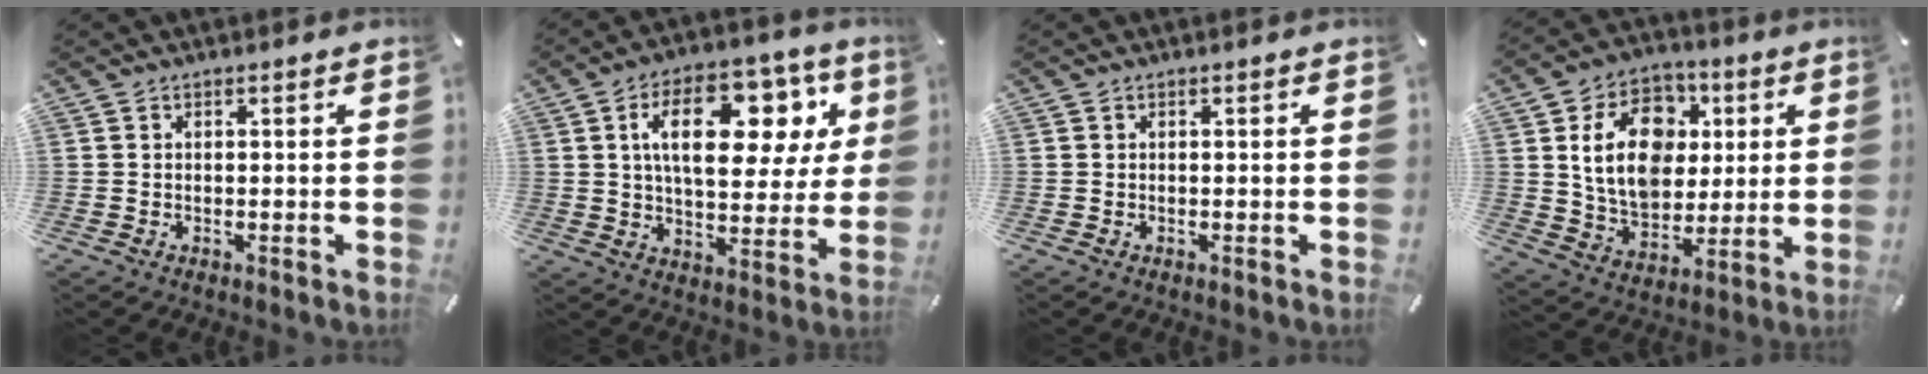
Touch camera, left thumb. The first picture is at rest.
{"total": 19.6, "force": [7.1, 10.8, 14.7], "torque": [-0.228, -0.009, 0.115]}
{"total": 0.0}
{"total": 16.9, "force": [3.8, 13.2, 9.8], "torque": [-0.181, 0.007, 0.072]}